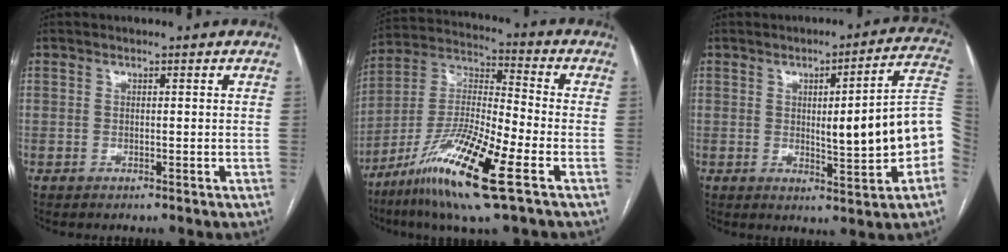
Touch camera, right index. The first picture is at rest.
{"total": 17.5, "force": [-8.8, 1.5, 15.1], "torque": [-0.314, -0.029, -0.164]}
{"total": 12.9, "force": [-1.4, 1.3, 12.7], "torque": [-0.155, 0.015, -0.015]}